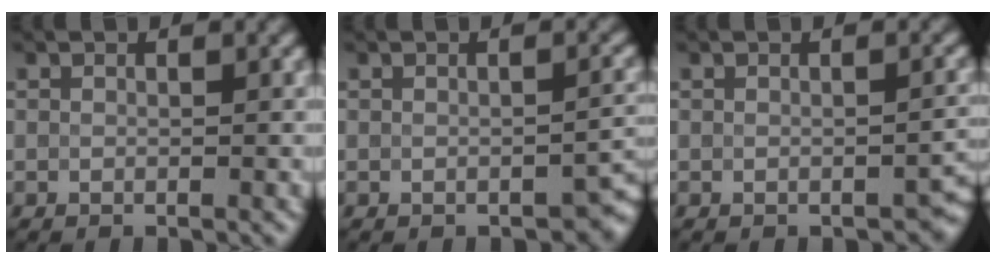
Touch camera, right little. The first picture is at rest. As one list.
[{"total": 2.7, "force": [-1.3, 1.4, 1.8], "torque": [-0.013, 0.003, -0.017]}, {"total": 2.4, "force": [-1.1, 1.4, 1.6], "torque": [-0.011, 0.002, -0.013]}]